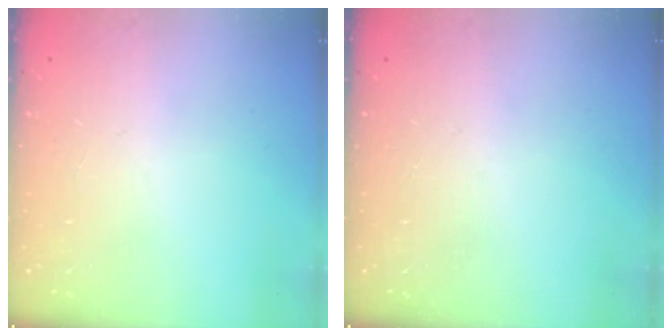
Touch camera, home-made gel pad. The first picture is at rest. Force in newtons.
{"total": 0.0}